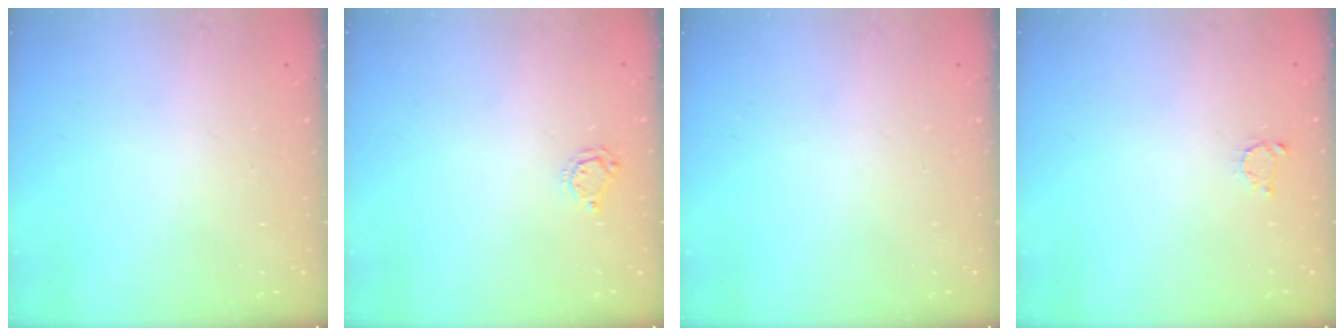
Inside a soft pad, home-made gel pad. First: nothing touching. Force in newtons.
{"total": 4.1, "press": 4.1, "slide": 0.4}
{"total": 0.0}
{"total": 2.6, "press": 2.5, "slide": 0.4}